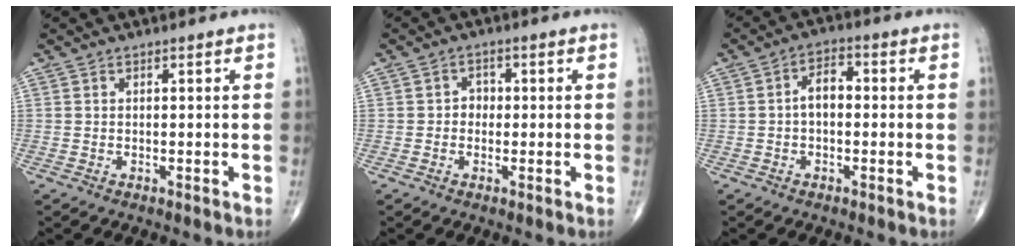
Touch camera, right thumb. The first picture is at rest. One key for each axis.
{"total": 2.2, "fx": -0.2, "fy": 2.0, "fz": 1.0, "tx": 0.003, "ty": 0.008, "tz": -0.010}
{"total": 4.6, "fx": -0.3, "fy": 2.8, "fz": 3.7, "tx": -0.050, "ty": 0.020, "tz": -0.014}